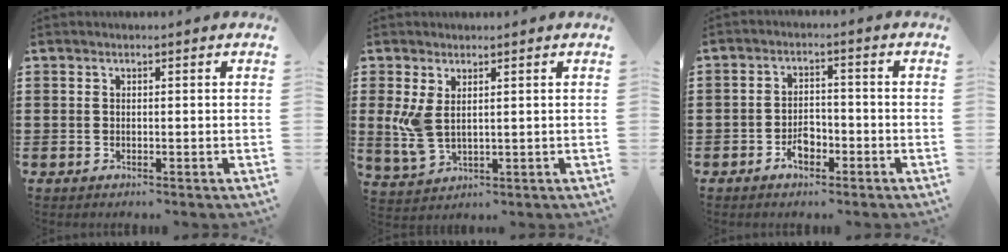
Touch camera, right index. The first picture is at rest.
{"total": 5.1, "force": [1.3, 2.4, 4.3], "torque": [-0.112, -0.007, 0.020]}
{"total": 3.6, "force": [-2.1, 2.1, 2.1], "torque": [-0.037, 0.006, -0.039]}